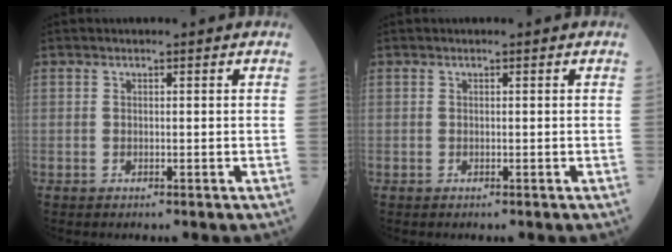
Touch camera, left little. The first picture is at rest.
{"total": 0.0}